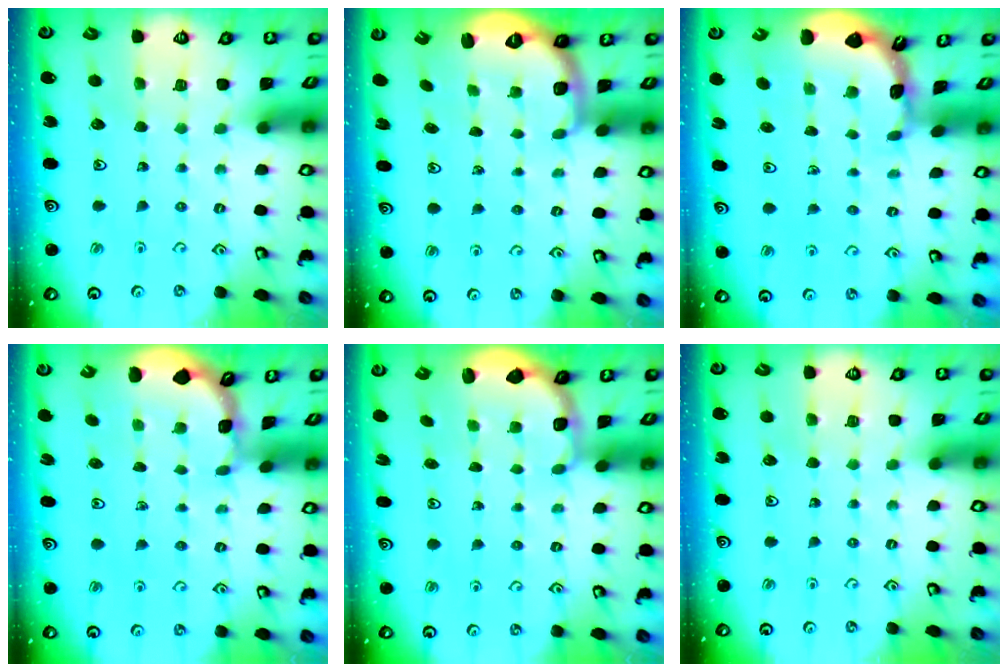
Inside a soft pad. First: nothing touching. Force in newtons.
{"total": 2.6, "press": 1.6, "slide": 2.1}
{"total": 1.6, "press": 1.6, "slide": 0.2}
{"total": 1.6, "press": 1.6, "slide": 0.1}
{"total": 3.0, "press": 2.3, "slide": 2.0}
{"total": 0.0}